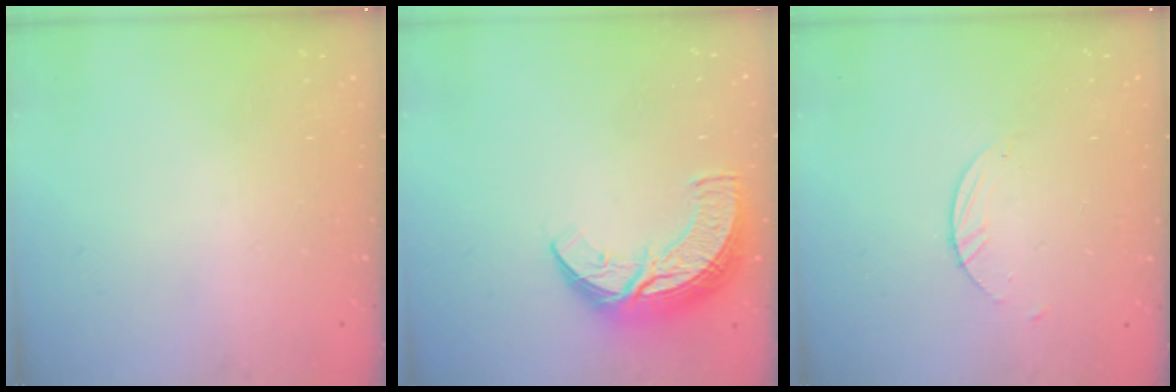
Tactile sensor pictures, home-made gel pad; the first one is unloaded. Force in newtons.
{"total": 10.9, "press": 10.9, "slide": 0.8}
{"total": 1.8, "press": 1.8, "slide": 0.1}